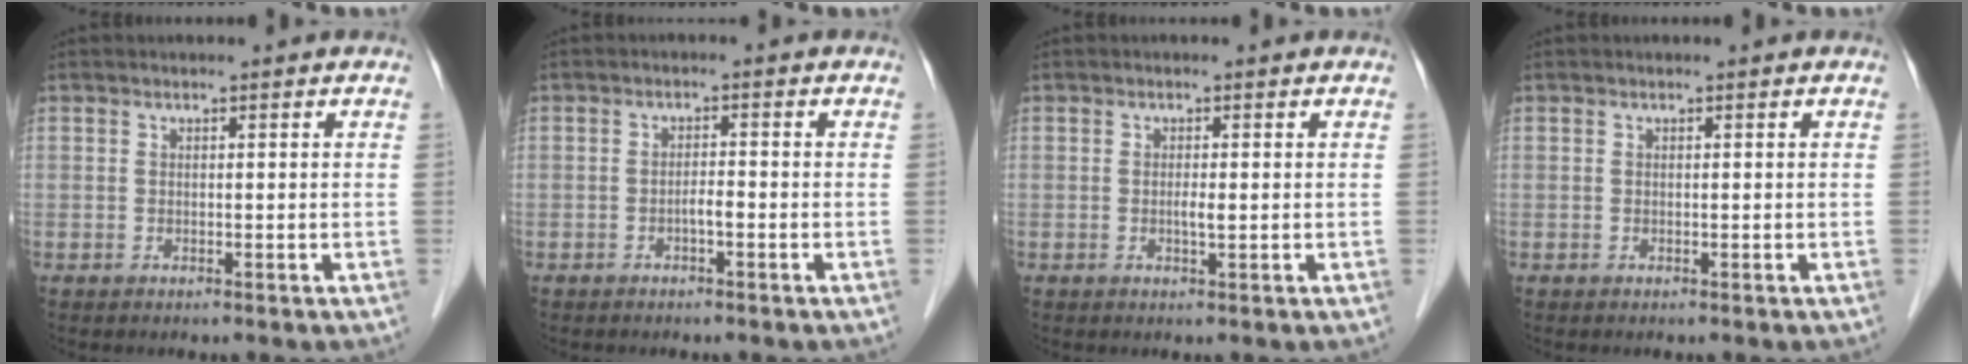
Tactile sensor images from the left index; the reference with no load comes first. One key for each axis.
{"total": 1.6, "fx": -0.8, "fy": 0.2, "fz": 1.3, "tx": -0.022, "ty": 0.001, "tz": -0.015}
{"total": 1.3, "fx": -0.1, "fy": 0.1, "fz": 1.3, "tx": -0.025, "ty": -0.003, "tz": -0.003}
{"total": 0.0}